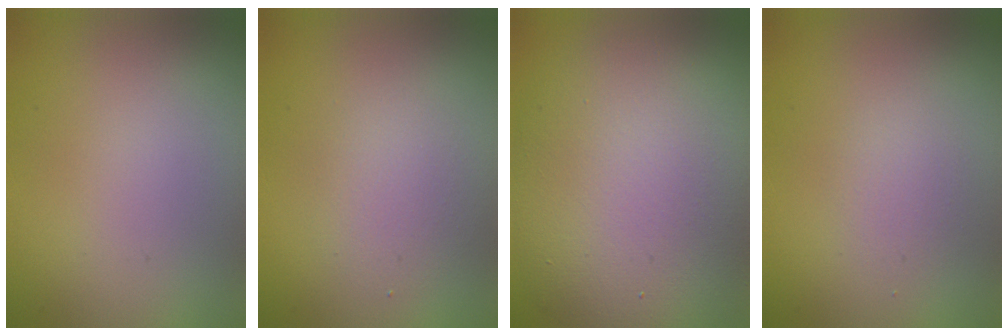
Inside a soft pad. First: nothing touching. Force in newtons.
{"total": 2.3, "press": 2.3, "slide": 0.1}
{"total": 12.0, "press": 12.0, "slide": 0.6}
{"total": 1.1, "press": 1.1, "slide": 0.0}